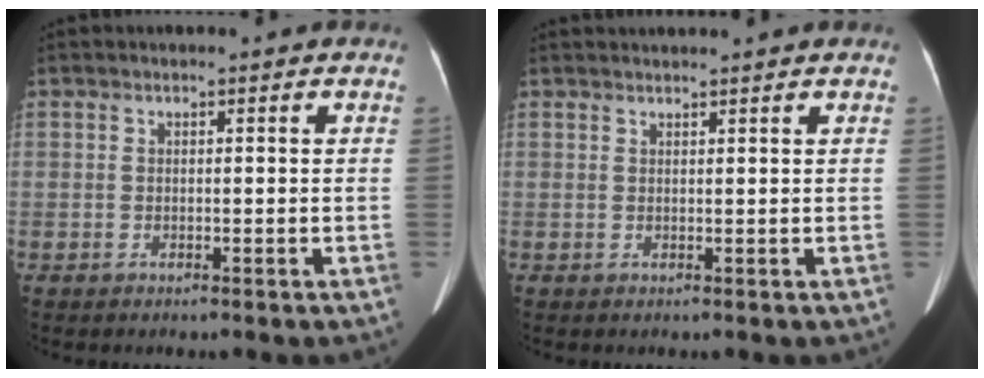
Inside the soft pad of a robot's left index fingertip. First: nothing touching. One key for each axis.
{"total": 3.5, "fx": 3.3, "fy": -0.2, "fz": 1.0, "tx": -0.010, "ty": 0.027, "tz": 0.046}